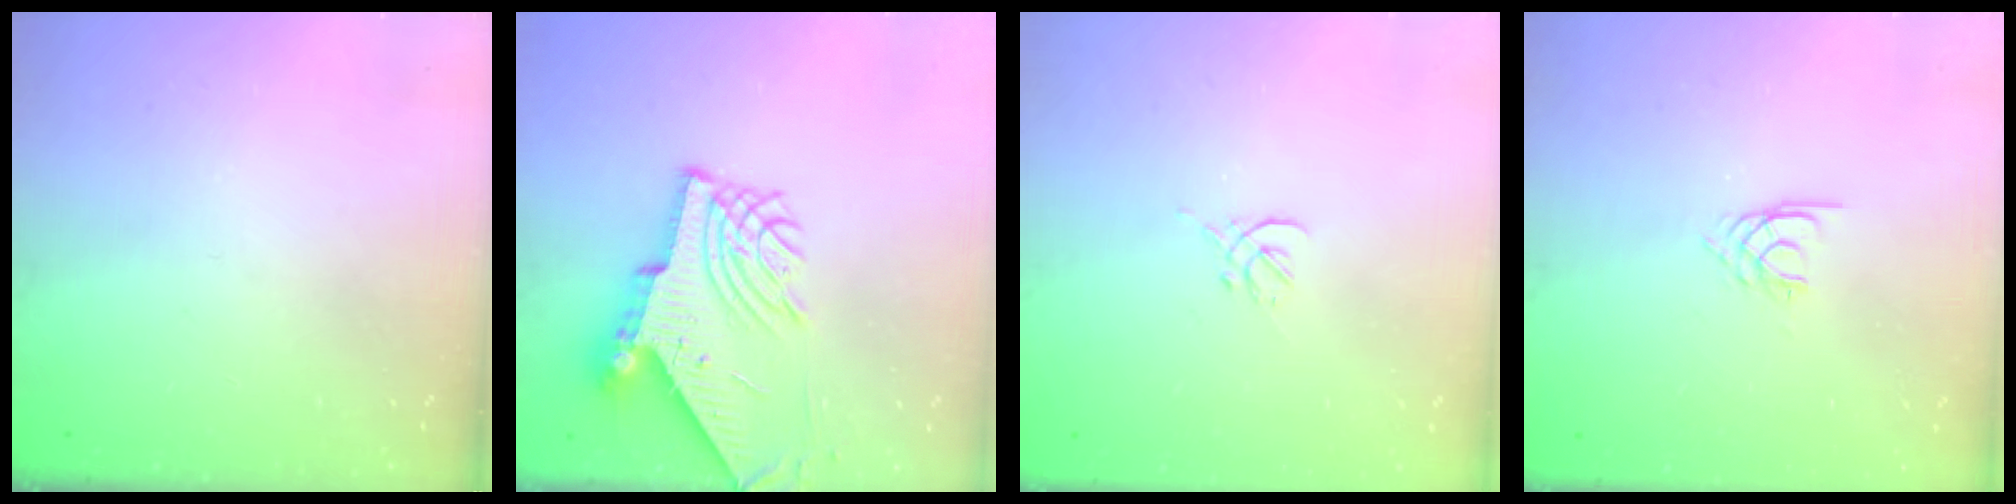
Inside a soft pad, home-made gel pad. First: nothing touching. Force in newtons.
{"total": 9.7, "press": 9.7, "slide": 1.0}
{"total": 0.0}
{"total": 1.9, "press": 1.9, "slide": 0.2}